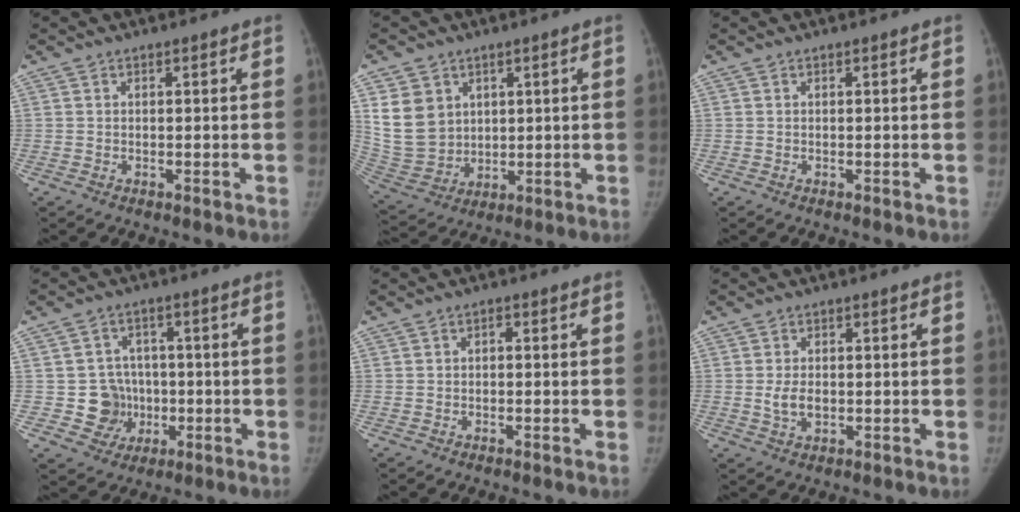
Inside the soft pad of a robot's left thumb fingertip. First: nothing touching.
{"total": 11.6, "force": [4.0, 9.5, 5.3], "torque": [-0.080, -0.017, 0.102]}
{"total": 0.0}
{"total": 7.8, "force": [-1.2, 7.5, 1.9], "torque": [0.013, 0.018, -0.013]}
{"total": 1.1, "force": [-0.2, 0.9, 0.6], "torque": [-0.003, 0.004, -0.007]}
{"total": 3.9, "force": [-0.4, 2.6, 2.9], "torque": [-0.051, -0.001, -0.004]}